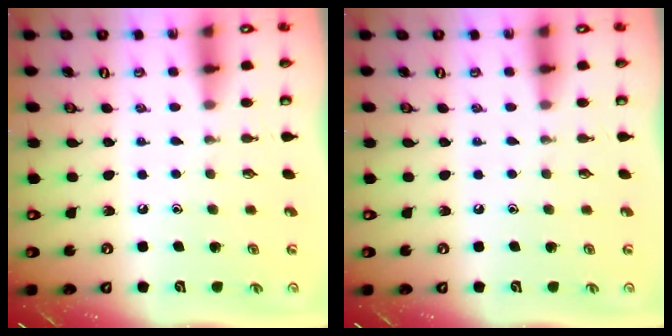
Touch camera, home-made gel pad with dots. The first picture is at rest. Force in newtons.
{"total": 0.0}